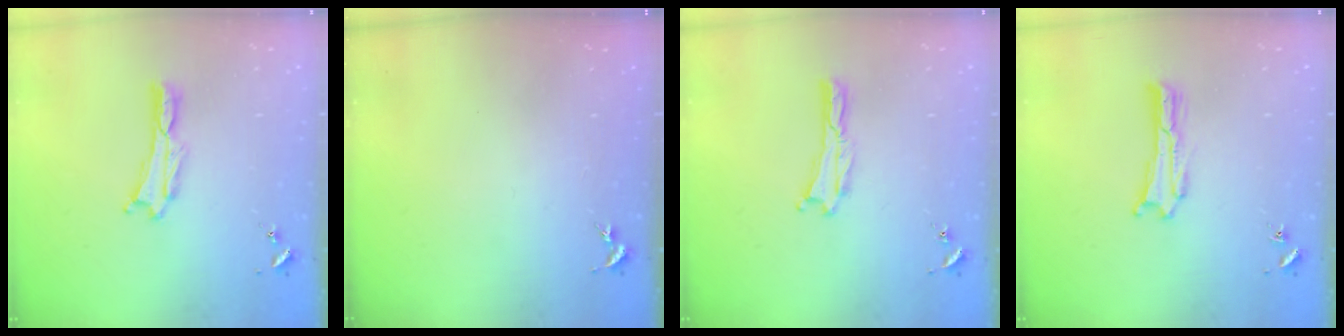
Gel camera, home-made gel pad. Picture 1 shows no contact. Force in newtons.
{"total": 0.0}
{"total": 0.0}
{"total": 0.0}